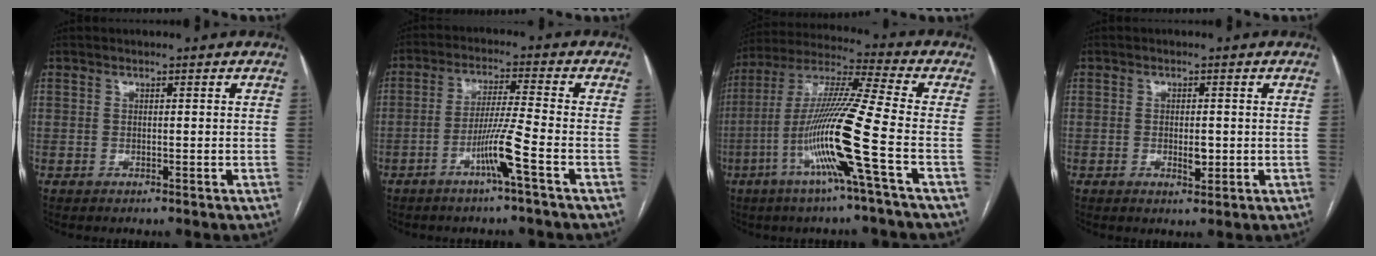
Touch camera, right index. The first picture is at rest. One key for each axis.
{"total": 6.8, "fx": -3.2, "fy": -1.1, "fz": 5.9, "tx": -0.114, "ty": -0.002, "tz": -0.063}
{"total": 15.7, "fx": -5.3, "fy": -1.7, "fz": 14.7, "tx": -0.290, "ty": -0.011, "tz": -0.110}
{"total": 2.5, "fx": -0.3, "fy": 1.1, "fz": 2.3, "tx": -0.037, "ty": -0.002, "tz": -0.002}